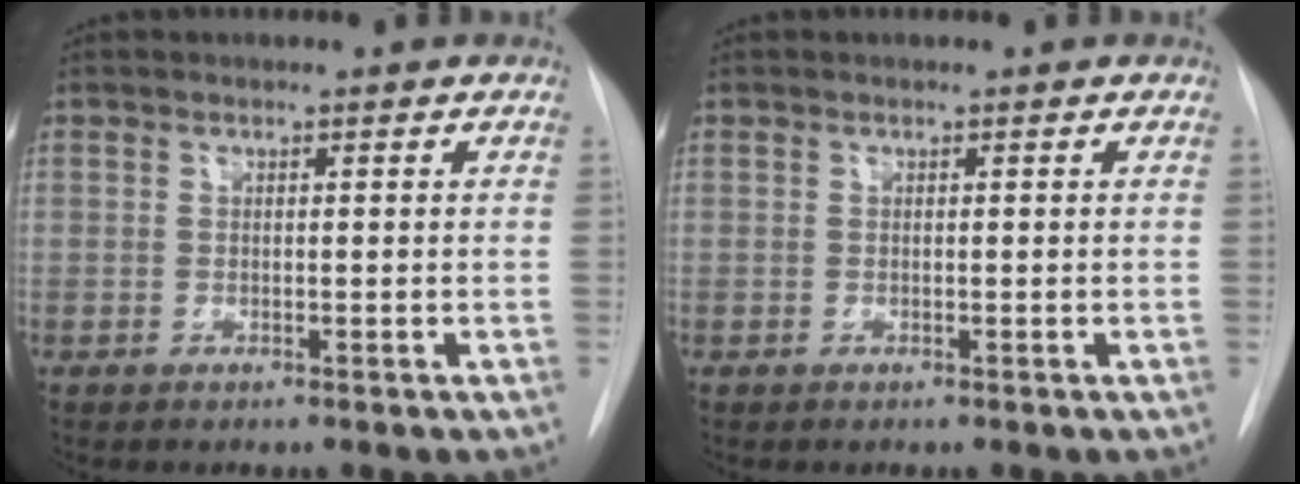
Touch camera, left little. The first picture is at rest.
{"total": 0.0}